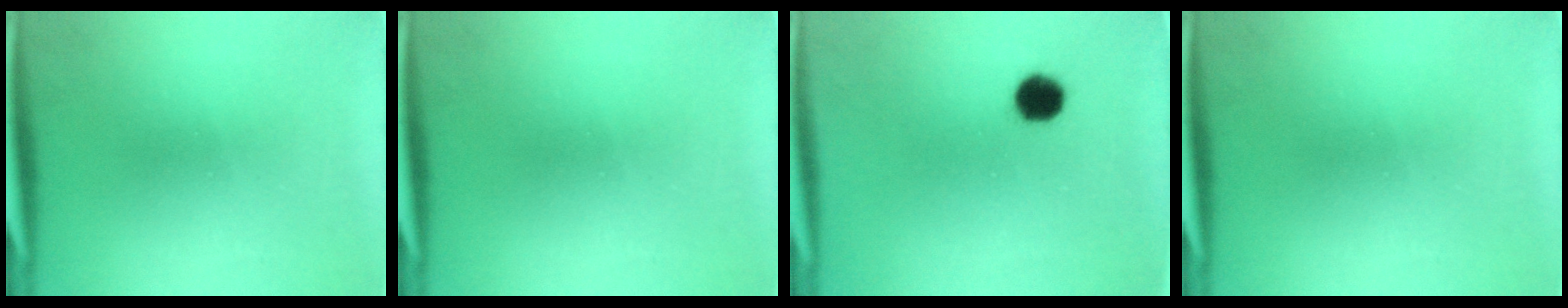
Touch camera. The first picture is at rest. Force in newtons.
{"total": 0.0}
{"total": 5.3}
{"total": 0.0}